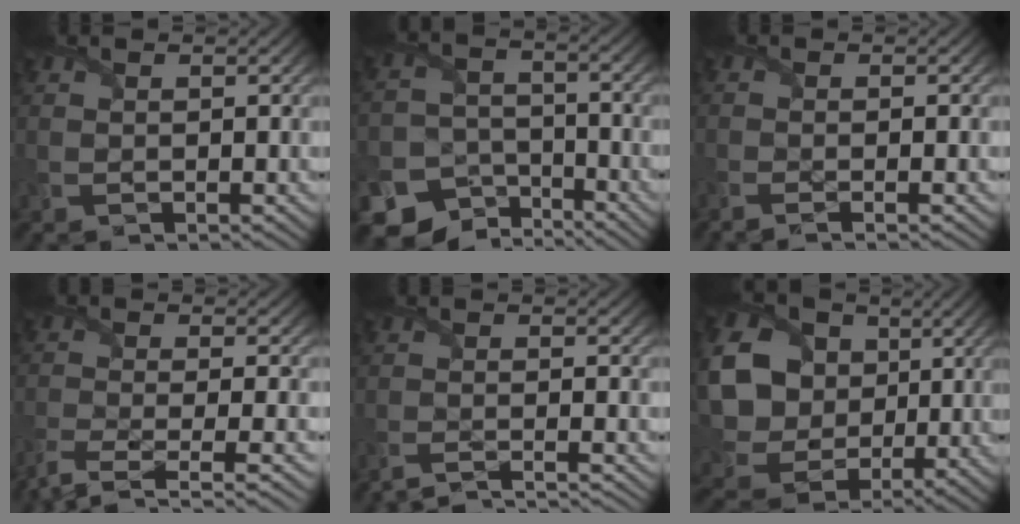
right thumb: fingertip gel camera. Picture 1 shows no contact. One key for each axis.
{"total": 10.9, "fx": -8.5, "fy": 6.3, "fz": 2.4, "tx": -0.069, "ty": -0.037, "tz": -0.131}
{"total": 2.1, "fx": -1.4, "fy": -0.3, "fz": 1.6, "tx": -0.032, "ty": -0.004, "tz": -0.030}
{"total": 6.1, "fx": -4.7, "fy": 0.8, "fz": 3.8, "tx": -0.079, "ty": -0.014, "tz": -0.092}
{"total": 4.6, "fx": -4.3, "fy": -0.4, "fz": 1.6, "tx": -0.023, "ty": -0.001, "tz": -0.085}
{"total": 15.6, "fx": 3.0, "fy": 13.4, "fz": 7.4, "tx": -0.268, "ty": 0.025, "tz": 0.073}